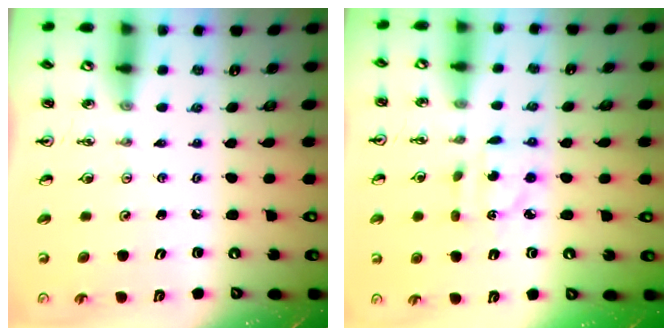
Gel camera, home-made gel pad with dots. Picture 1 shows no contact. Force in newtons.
{"total": 3.8, "press": 3.8, "slide": 0.3}